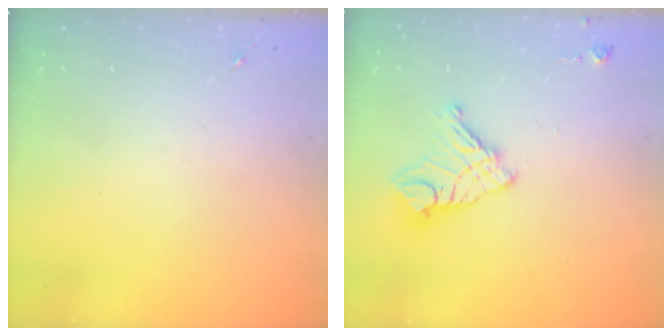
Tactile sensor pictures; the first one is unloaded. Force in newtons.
{"total": 13.5, "press": 13.4, "slide": 1.3}